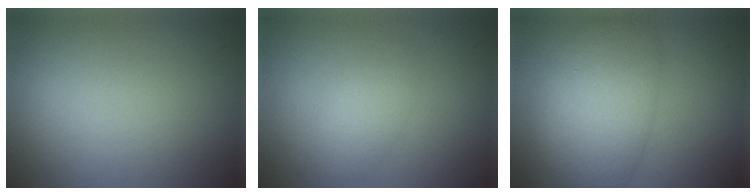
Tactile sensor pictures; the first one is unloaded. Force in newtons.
{"total": 2.1, "press": 2.1, "slide": 0.1}
{"total": 7.5, "press": 7.5, "slide": 0.2}